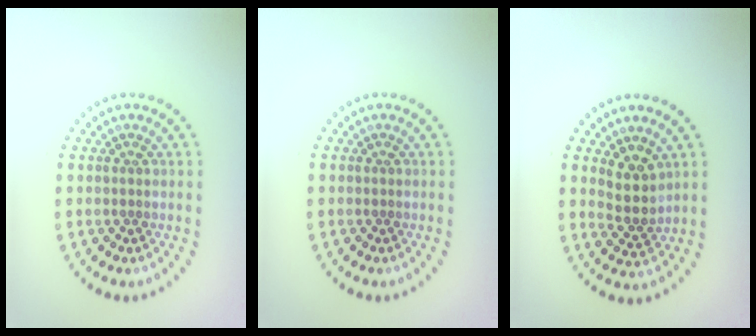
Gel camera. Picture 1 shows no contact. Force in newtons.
{"total": 0.0}
{"total": 3.0, "press": 2.5, "slide": 1.5}